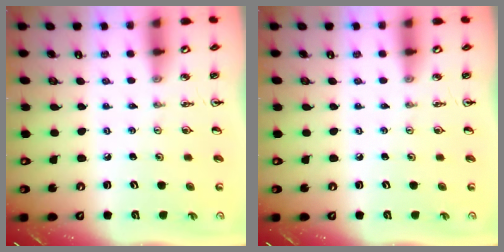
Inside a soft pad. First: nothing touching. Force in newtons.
{"total": 0.0}